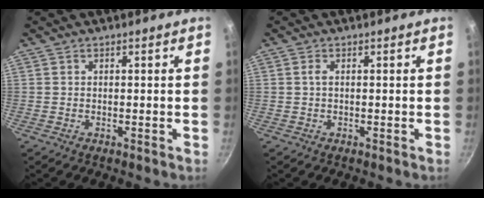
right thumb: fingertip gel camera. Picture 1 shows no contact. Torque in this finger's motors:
{"motor_torque": [-0.36, -0.34, 0.18, -0.06, 0.00]}